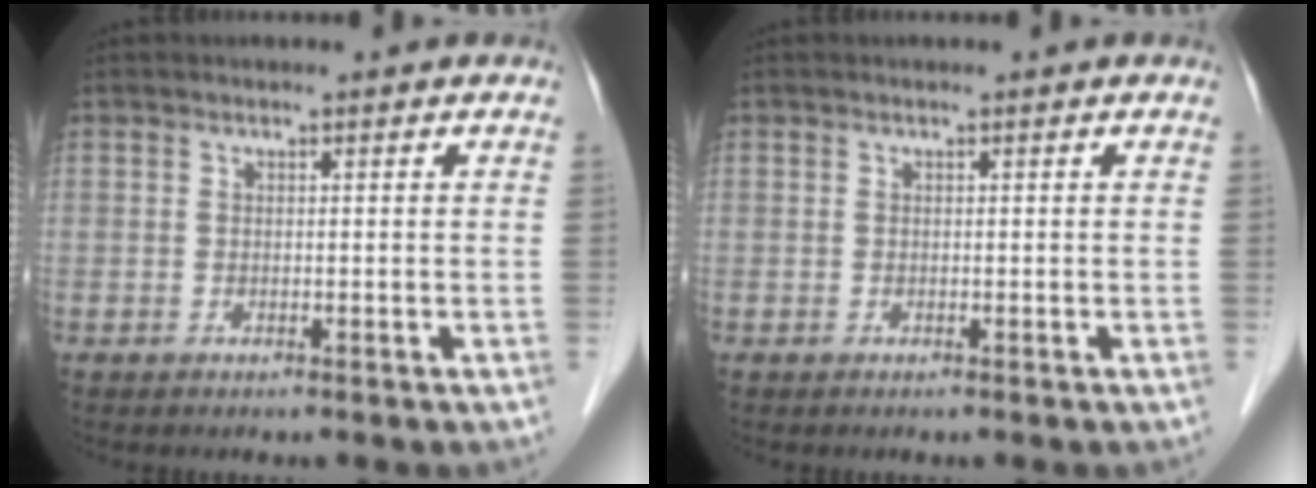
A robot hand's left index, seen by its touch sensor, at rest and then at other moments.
{"total": 0.0}